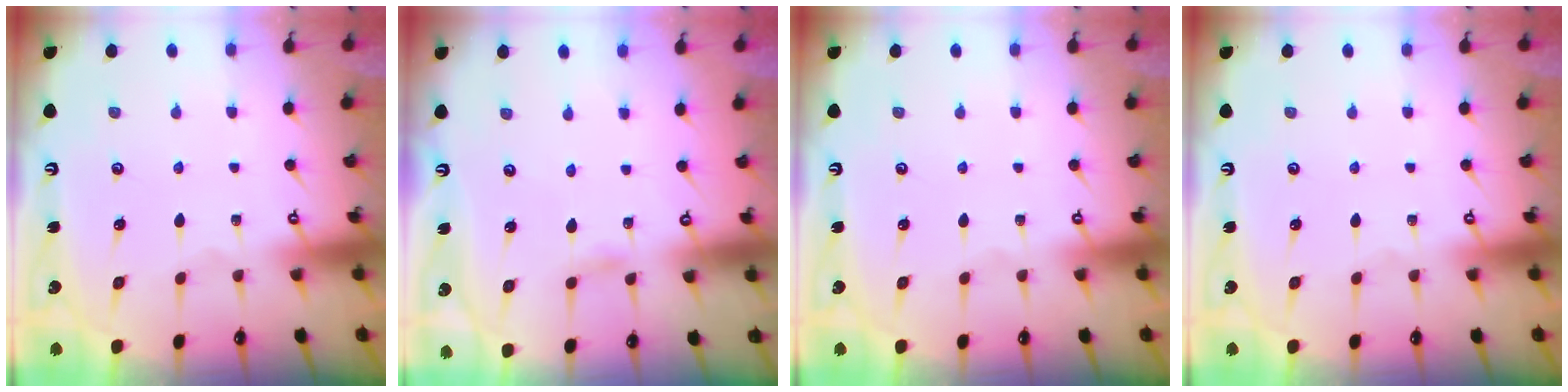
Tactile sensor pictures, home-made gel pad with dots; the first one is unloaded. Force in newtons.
{"total": 2.9, "press": 2.9, "slide": 0.3}
{"total": 0.0}
{"total": 0.0}